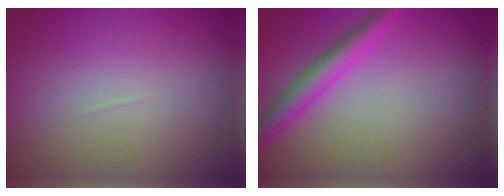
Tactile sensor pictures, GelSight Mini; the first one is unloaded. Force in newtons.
{"total": 3.3, "press": 3.3, "slide": 0.1}